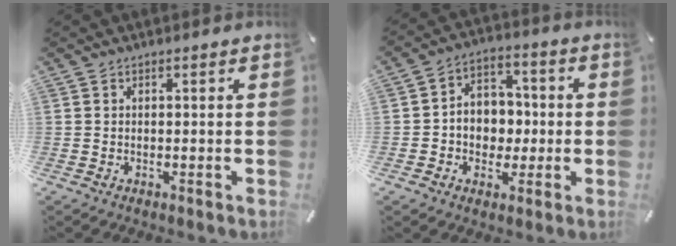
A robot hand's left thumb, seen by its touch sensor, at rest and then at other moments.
{"total": 8.2, "force": [-1.2, 7.3, 3.5], "torque": [-0.058, 0.019, -0.017]}